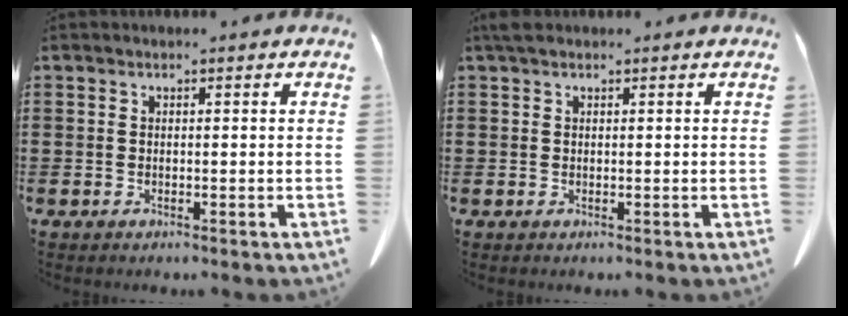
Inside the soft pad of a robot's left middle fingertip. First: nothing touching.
{"total": 1.6, "force": [1.3, 0.4, 0.9], "torque": [-0.023, 0.000, 0.025]}